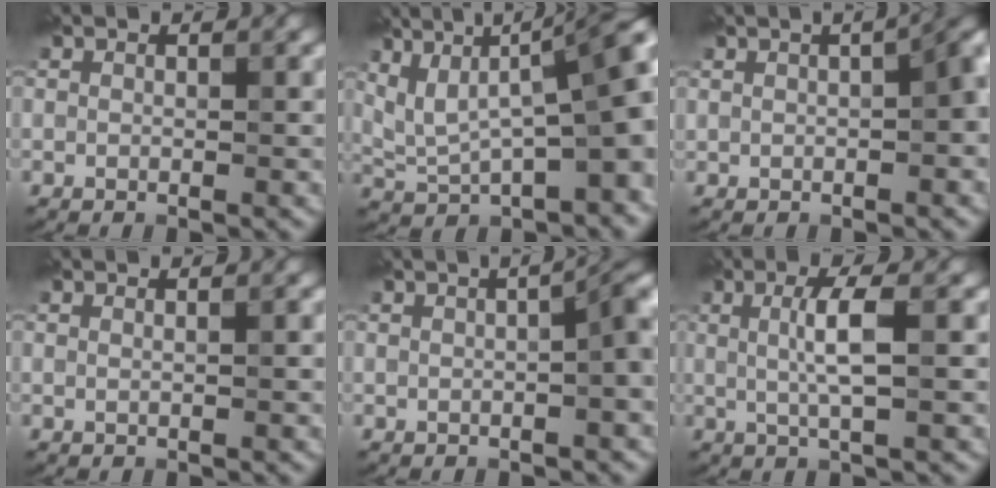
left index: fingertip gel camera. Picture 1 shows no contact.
{"total": 11.3, "force": [3.4, 3.7, 10.1], "torque": [-0.166, 0.008, 0.068]}
{"total": 4.2, "force": [0.3, 1.4, 3.9], "torque": [-0.039, 0.009, 0.010]}
{"total": 0.5, "force": [0.3, 0.2, 0.3], "torque": [0.000, -0.004, -0.001]}
{"total": 5.1, "force": [-0.1, 1.9, 4.7], "torque": [-0.034, 0.015, 0.000]}
{"total": 3.4, "force": [0.3, 0.6, 3.4], "torque": [-0.062, 0.003, 0.003]}